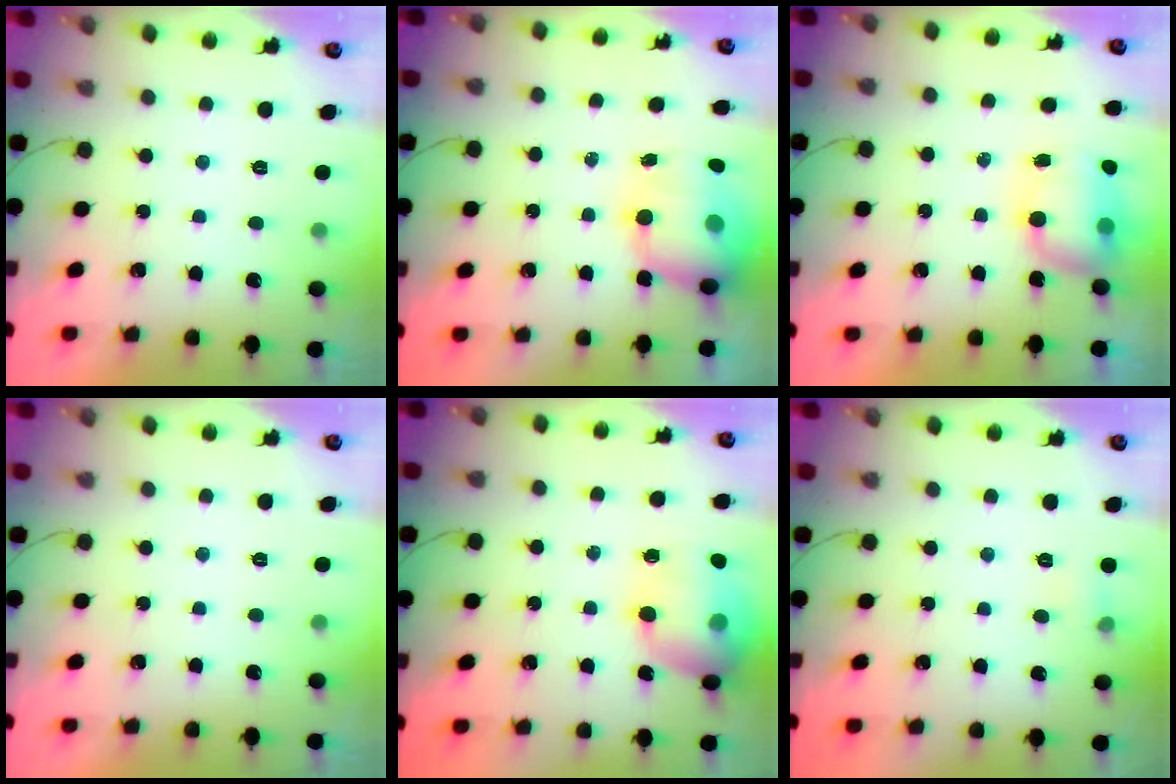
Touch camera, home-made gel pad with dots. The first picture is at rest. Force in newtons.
{"total": 14.2, "press": 13.6, "slide": 4.0}
{"total": 9.1, "press": 8.7, "slide": 2.6}
{"total": 0.0}
{"total": 17.0, "press": 16.9, "slide": 1.8}
{"total": 4.1, "press": 3.9, "slide": 1.2}